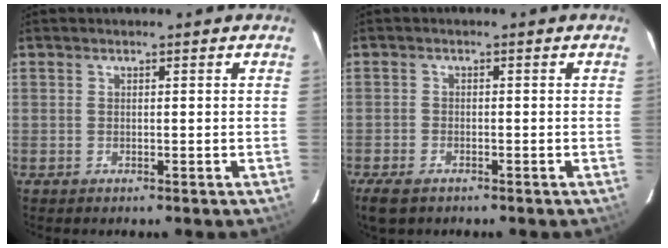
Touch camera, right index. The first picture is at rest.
{"total": 5.1, "force": [-3.6, 2.6, 2.5], "torque": [-0.069, -0.016, -0.068]}